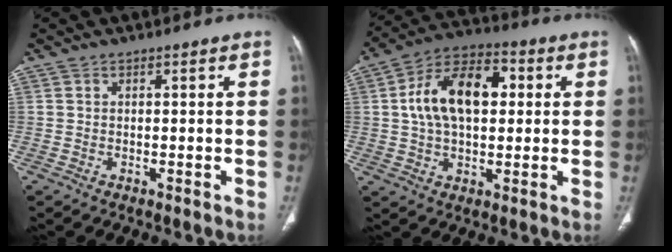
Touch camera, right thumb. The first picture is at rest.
{"total": 15.4, "force": [2.4, 9.1, 12.1], "torque": [-0.198, 0.024, 0.035]}